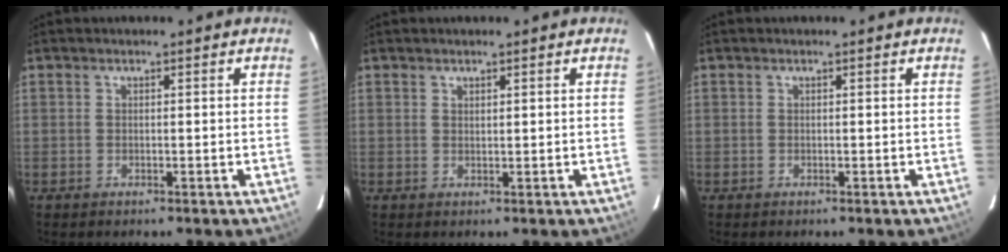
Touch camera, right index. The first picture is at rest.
{"total": 0.7, "force": [0.6, 0.2, 0.3], "torque": [-0.006, 0.001, 0.012]}
{"total": 0.0}